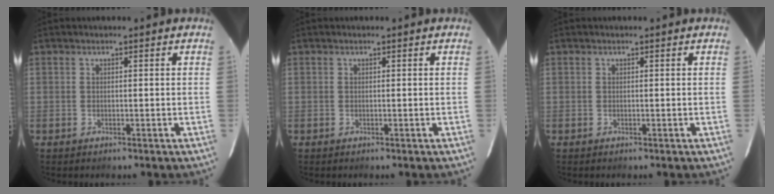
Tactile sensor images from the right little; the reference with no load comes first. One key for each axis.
{"total": 0.0}
{"total": 0.0}